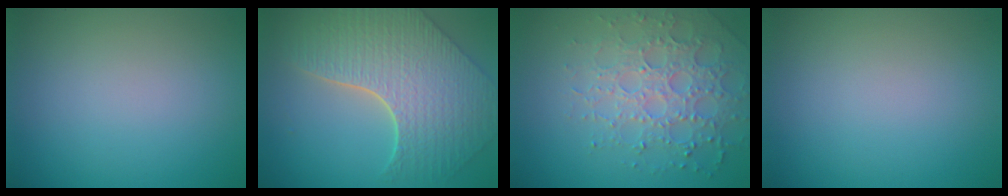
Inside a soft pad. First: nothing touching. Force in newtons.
{"total": 8.5, "press": 6.3, "slide": 5.7}
{"total": 4.3, "press": 4.2, "slide": 0.9}
{"total": 0.0}